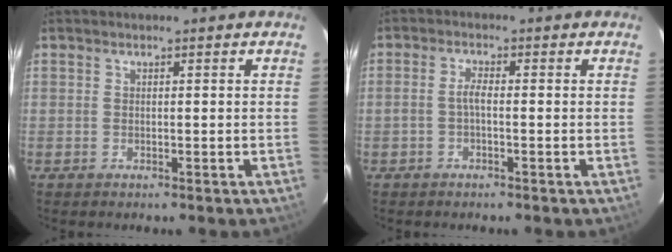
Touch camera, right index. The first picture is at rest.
{"total": 2.0, "force": [-0.7, 0.5, 1.9], "torque": [-0.038, 0.006, -0.014]}